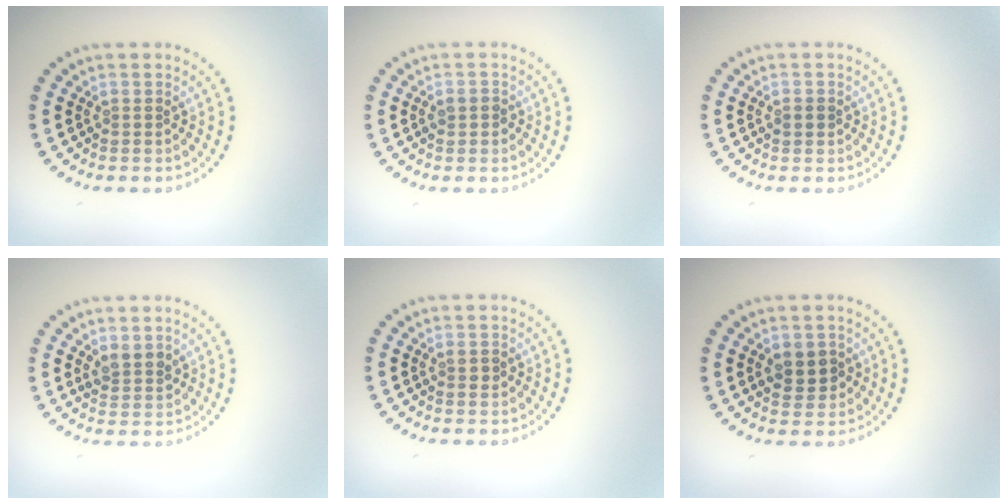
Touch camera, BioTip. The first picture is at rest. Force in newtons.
{"total": 1.4, "press": 1.4, "slide": 0.3}
{"total": 1.3, "press": 1.3, "slide": 0.2}
{"total": 2.0, "press": 1.8, "slide": 0.8}
{"total": 1.2, "press": 1.2, "slide": 0.2}
{"total": 2.8, "press": 2.8, "slide": 0.4}